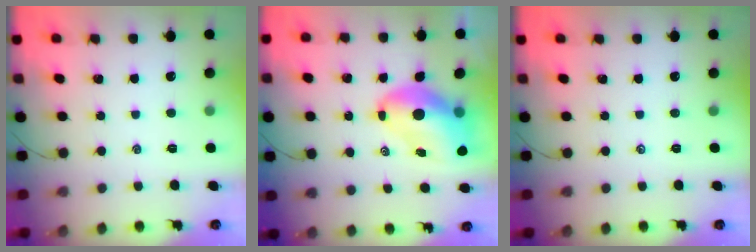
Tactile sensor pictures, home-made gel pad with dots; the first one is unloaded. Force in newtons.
{"total": 11.4, "press": 11.0, "slide": 3.2}
{"total": 0.0}